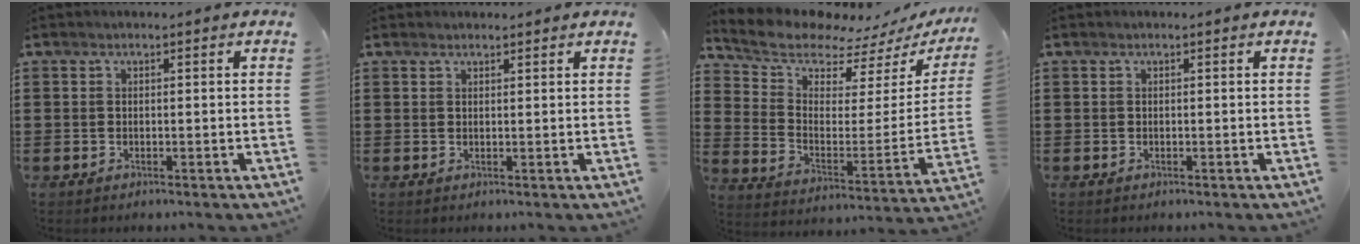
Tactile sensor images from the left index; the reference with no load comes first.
{"total": 1.0, "force": [0.9, 0.1, 0.1], "torque": [-0.004, -0.001, 0.019]}
{"total": 7.8, "force": [7.3, 2.5, 1.1], "torque": [-0.064, -0.065, 0.127]}
{"total": 0.0}